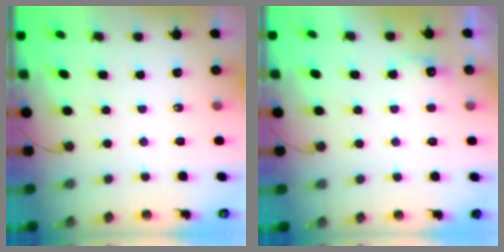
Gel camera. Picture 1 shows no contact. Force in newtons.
{"total": 7.0, "press": 6.9, "slide": 1.2}